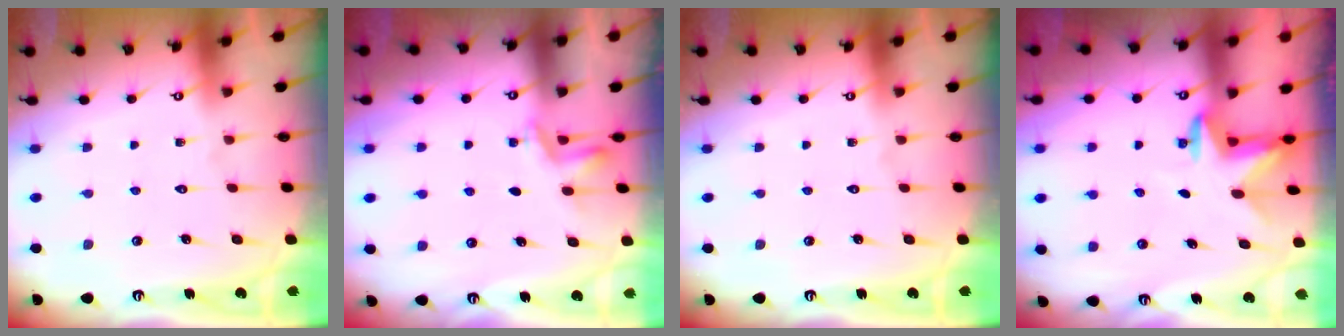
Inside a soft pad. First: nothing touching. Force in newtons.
{"total": 2.7, "press": 2.4, "slide": 1.2}
{"total": 0.0}
{"total": 3.0, "press": 2.9, "slide": 0.7}